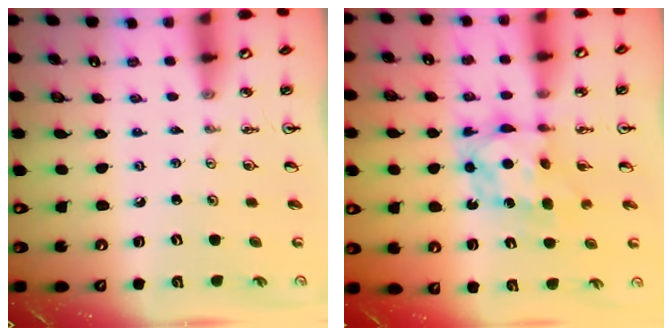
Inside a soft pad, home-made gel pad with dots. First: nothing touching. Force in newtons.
{"total": 6.9, "press": 6.9, "slide": 0.6}